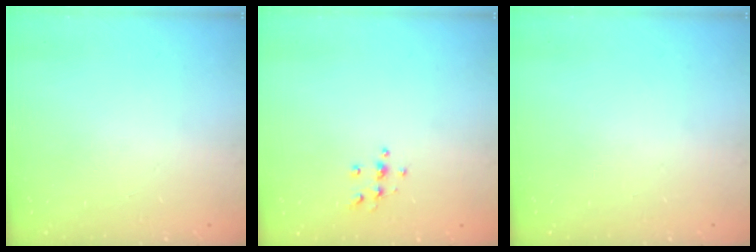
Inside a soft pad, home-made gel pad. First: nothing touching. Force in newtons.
{"total": 4.2, "press": 4.2, "slide": 0.3}
{"total": 0.0}